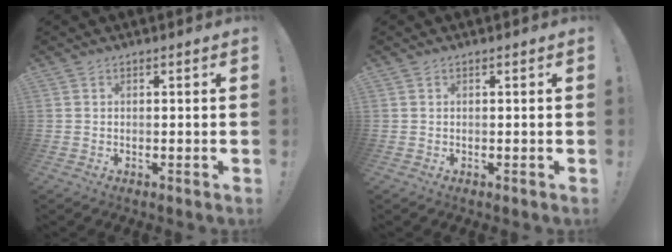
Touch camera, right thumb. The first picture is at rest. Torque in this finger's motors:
{"motor_torque": [-0.07, 0.13, -0.14, 0.06, 0.03]}